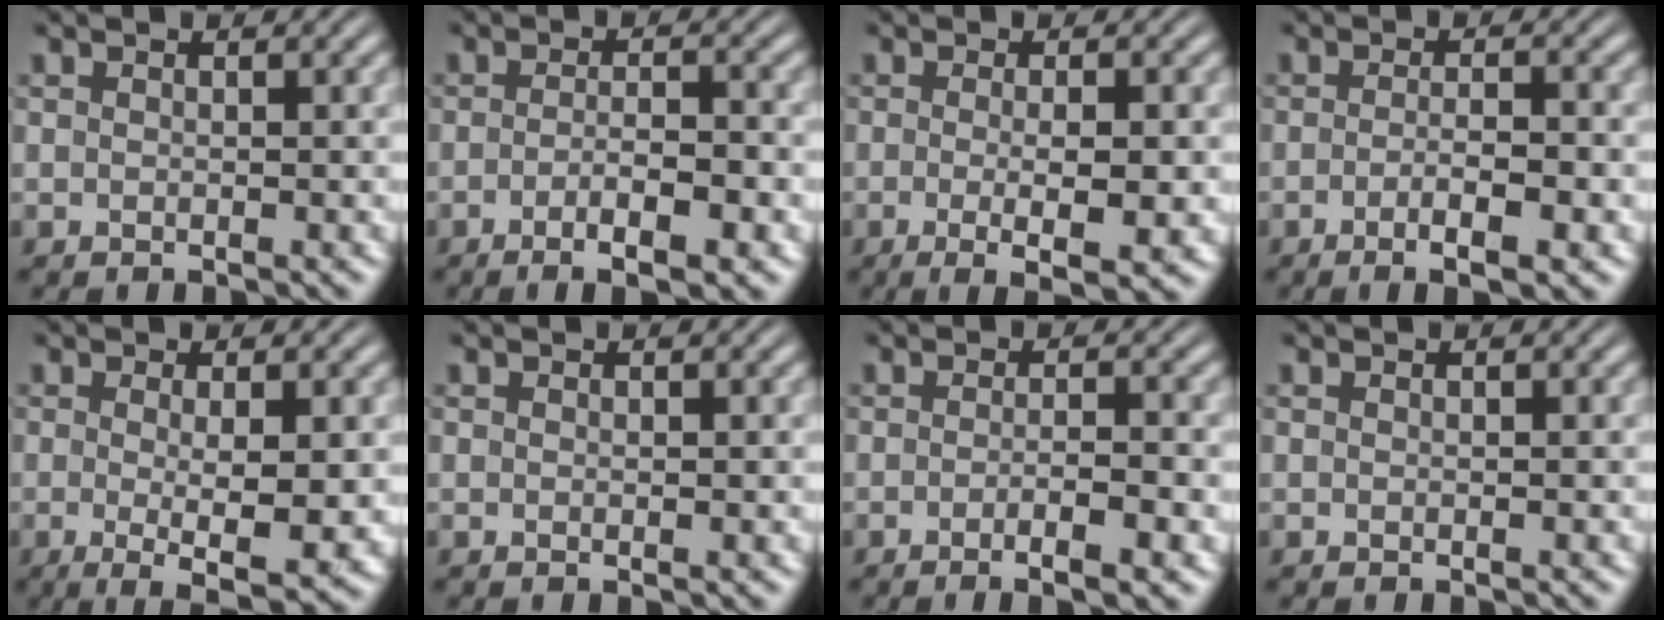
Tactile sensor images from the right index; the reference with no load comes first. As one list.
[{"total": 4.3, "force": [-2.6, 0.7, 3.3], "torque": [-0.050, -0.010, -0.044]}, {"total": 5.4, "force": [-2.8, 1.3, 4.4], "torque": [-0.074, -0.023, -0.033]}, {"total": 3.7, "force": [-2.2, 0.5, 3.0], "torque": [-0.047, -0.008, -0.038]}, {"total": 5.7, "force": [-2.3, 1.5, 5.0], "torque": [-0.086, -0.035, -0.021]}, {"total": 0.0}, {"total": 3.1, "force": [-2.0, 0.2, 2.3], "torque": [-0.033, -0.003, -0.039]}, {"total": 0.0}]